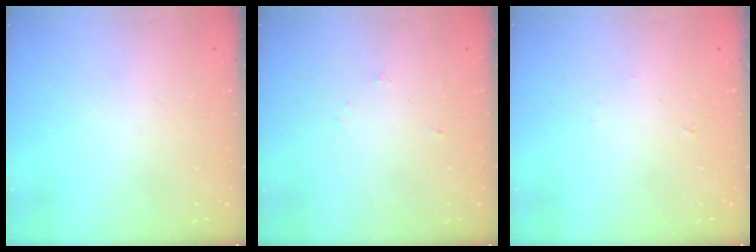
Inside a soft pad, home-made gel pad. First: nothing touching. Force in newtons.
{"total": 3.2, "press": 3.2, "slide": 0.4}
{"total": 2.5, "press": 2.5, "slide": 0.2}